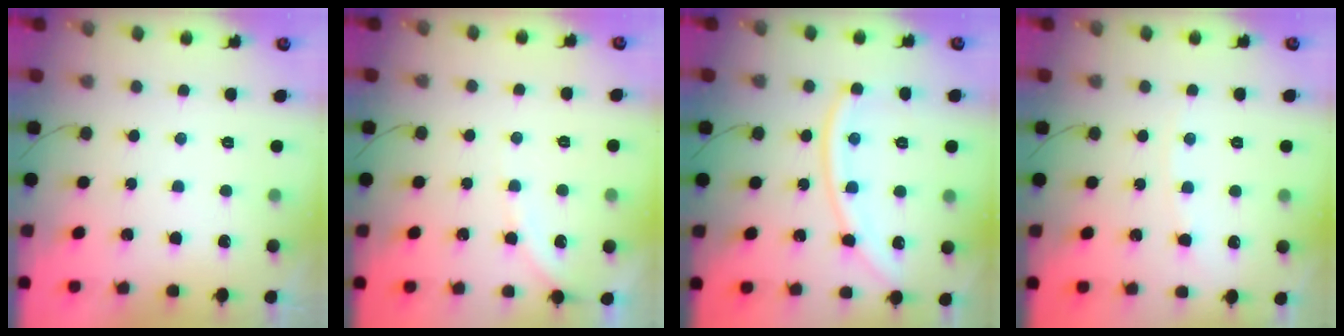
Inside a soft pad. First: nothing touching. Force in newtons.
{"total": 3.3, "press": 3.2, "slide": 0.6}
{"total": 12.0, "press": 11.9, "slide": 1.4}
{"total": 3.5, "press": 3.5, "slide": 0.4}